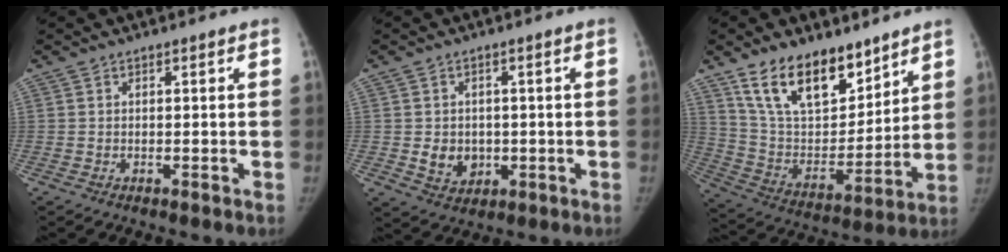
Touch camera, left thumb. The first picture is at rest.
{"total": 5.8, "force": [-0.6, 5.0, 3.1], "torque": [-0.022, 0.000, 0.004]}
{"total": 19.4, "force": [13.0, 9.9, 10.3], "torque": [-0.129, -0.069, 0.241]}